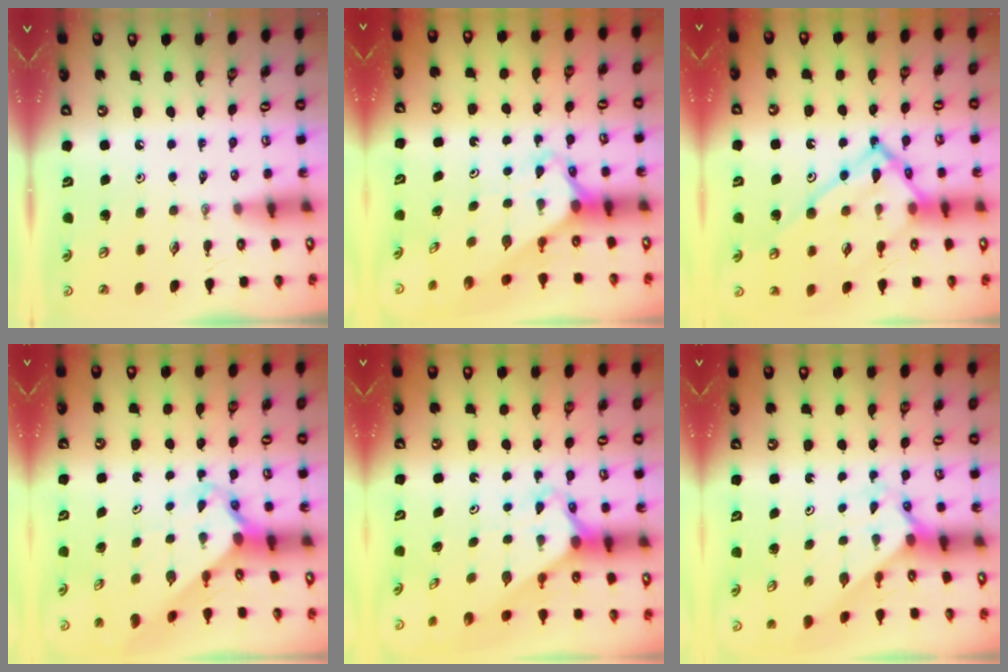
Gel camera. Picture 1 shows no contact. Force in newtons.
{"total": 2.3, "press": 2.3, "slide": 0.2}
{"total": 18.3, "press": 18.2, "slide": 2.0}
{"total": 2.3, "press": 2.3, "slide": 0.2}
{"total": 2.3, "press": 2.3, "slide": 0.2}
{"total": 2.1, "press": 2.1, "slide": 0.2}